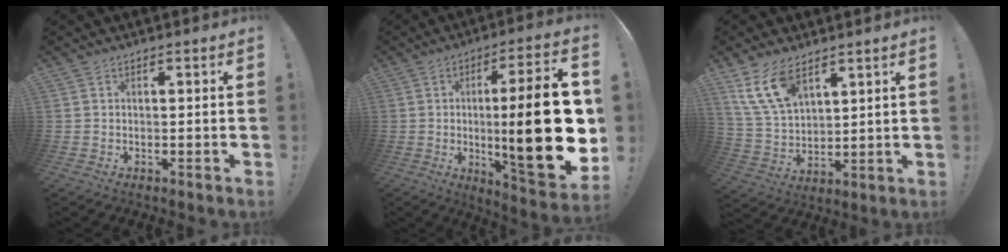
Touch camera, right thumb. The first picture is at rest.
{"total": 25.3, "force": [-0.7, 5.1, 24.8], "torque": [-0.391, -0.011, -0.010]}
{"total": 12.5, "force": [8.2, 6.0, 7.2], "torque": [-0.158, -0.033, 0.161]}